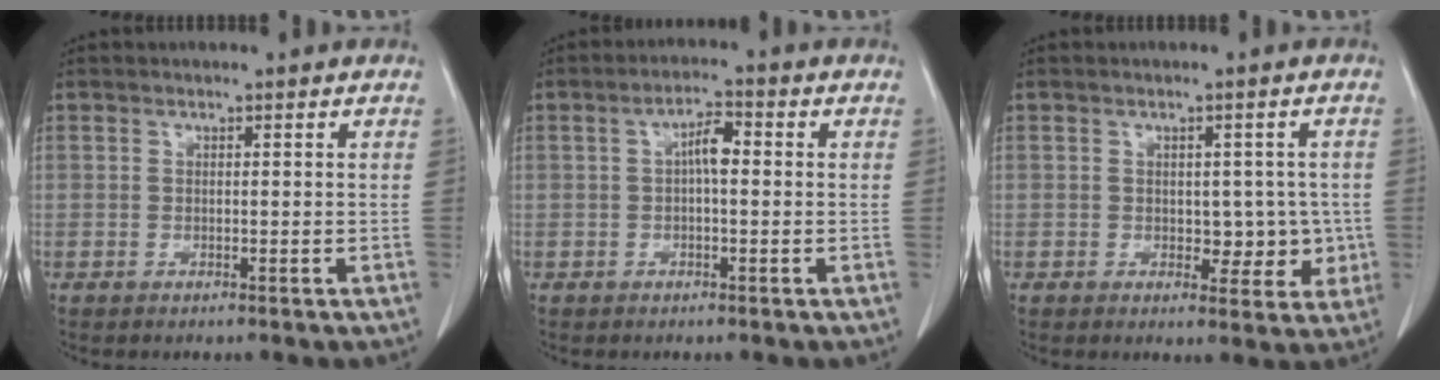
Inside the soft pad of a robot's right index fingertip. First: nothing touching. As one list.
[{"total": 3.5, "force": [0.3, 1.1, 3.3], "torque": [-0.057, 0.013, 0.002]}, {"total": 4.9, "force": [-0.3, 3.3, 3.6], "torque": [-0.026, 0.009, 0.004]}]